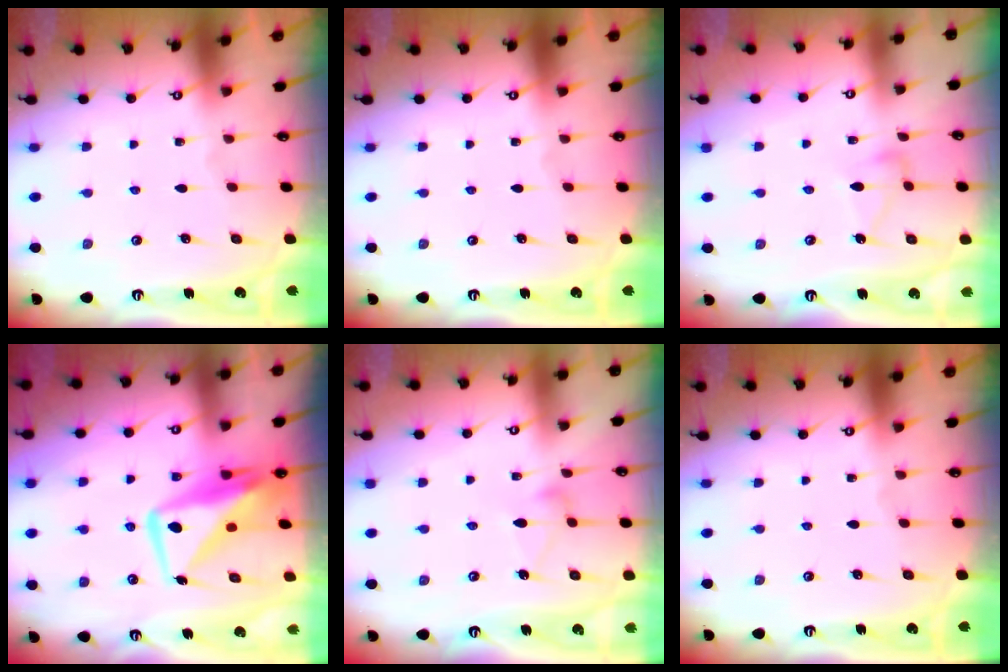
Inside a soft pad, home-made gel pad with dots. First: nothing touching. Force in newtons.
{"total": 0.0}
{"total": 5.7, "press": 5.7, "slide": 0.2}
{"total": 11.3, "press": 11.3, "slide": 1.0}
{"total": 7.0, "press": 6.9, "slide": 0.4}
{"total": 0.0}